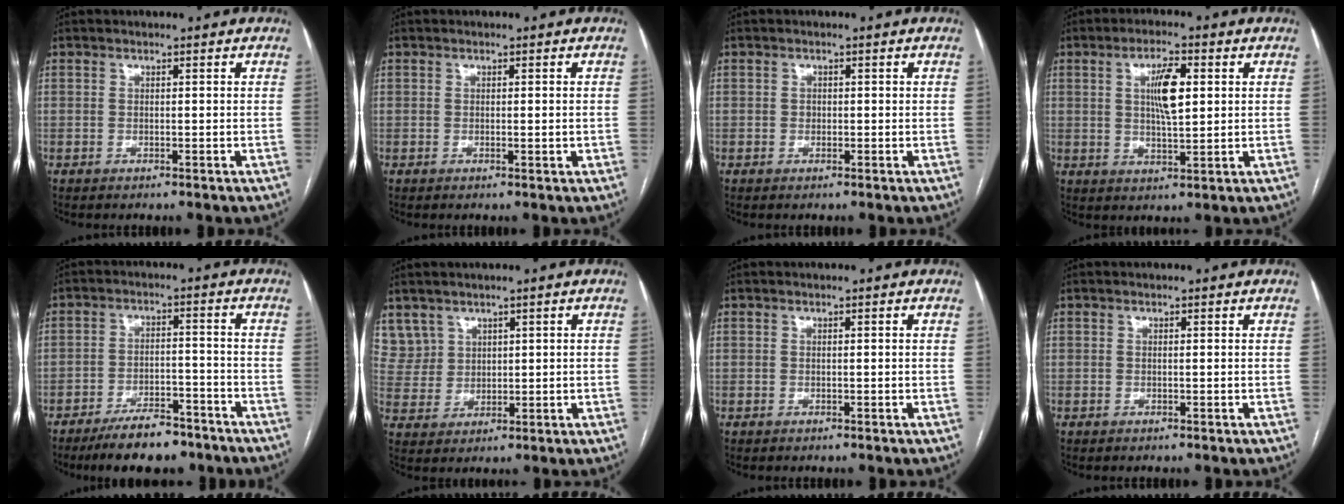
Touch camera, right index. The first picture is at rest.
{"total": 1.1, "force": [0.0, 0.3, 1.0], "torque": [-0.015, 0.000, 0.004]}
{"total": 0.9, "force": [0.0, 0.8, 0.4], "torque": [-0.004, 0.002, 0.000]}
{"total": 6.5, "force": [1.5, 1.5, 6.2], "torque": [-0.110, 0.005, 0.029]}
{"total": 9.3, "force": [-7.4, 3.1, 4.7], "torque": [-0.072, -0.002, -0.122]}
{"total": 5.7, "force": [3.8, 4.3, -0.1], "torque": [0.004, 0.012, 0.088]}
{"total": 0.0}
{"total": 0.0}